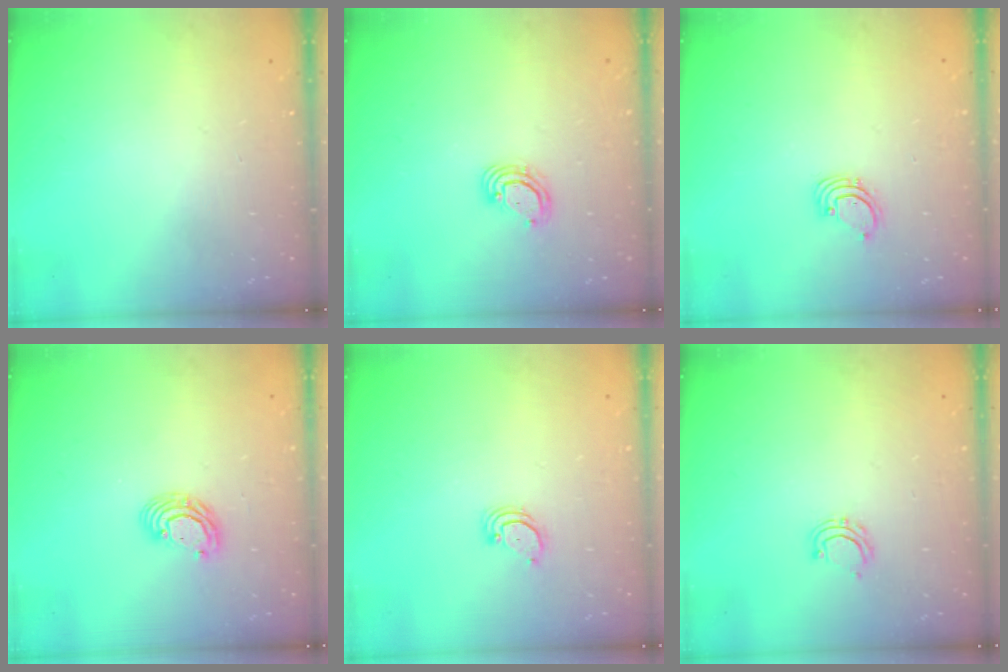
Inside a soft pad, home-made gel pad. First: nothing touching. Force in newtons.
{"total": 4.1, "press": 4.1, "slide": 0.4}
{"total": 1.4, "press": 1.4, "slide": 0.1}
{"total": 6.7, "press": 6.7, "slide": 0.6}
{"total": 2.2, "press": 2.2, "slide": 0.3}
{"total": 5.1, "press": 5.1, "slide": 0.7}